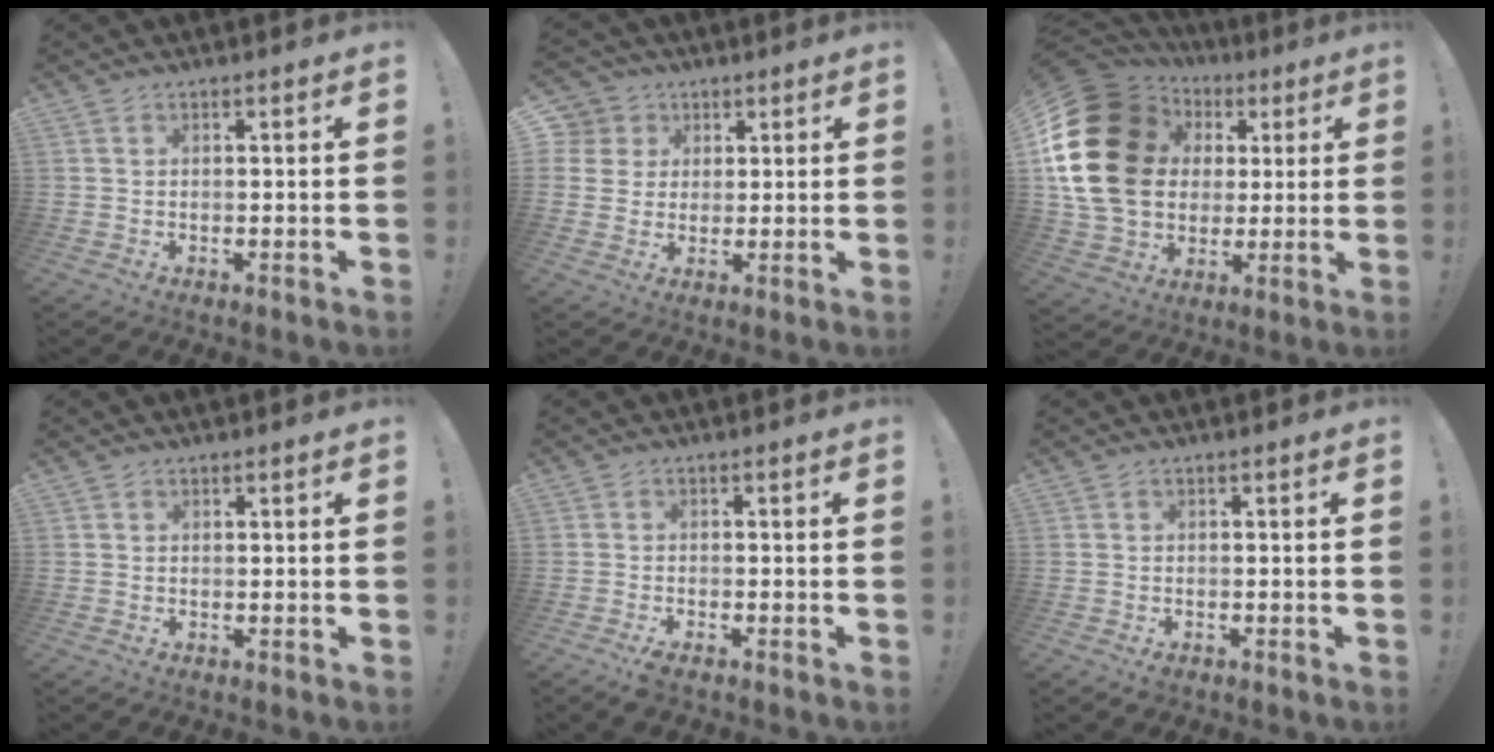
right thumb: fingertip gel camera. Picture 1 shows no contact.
{"total": 6.3, "force": [1.8, 5.9, 1.2], "torque": [-0.028, -0.014, 0.037]}
{"total": 23.9, "force": [3.5, 18.6, 14.5], "torque": [-0.268, -0.010, 0.092]}
{"total": 0.5, "force": [0.1, 0.5, -0.1], "torque": [0.003, 0.001, 0.001]}
{"total": 2.7, "force": [-2.2, 0.4, 1.5], "torque": [-0.035, 0.001, -0.041]}
{"total": 1.4, "force": [-1.0, 0.7, 0.7], "torque": [-0.009, 0.005, -0.017]}